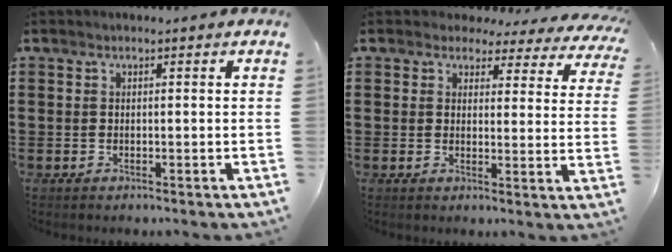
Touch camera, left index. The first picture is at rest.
{"total": 3.3, "force": [2.9, 1.3, 0.9], "torque": [-0.026, -0.016, 0.047]}